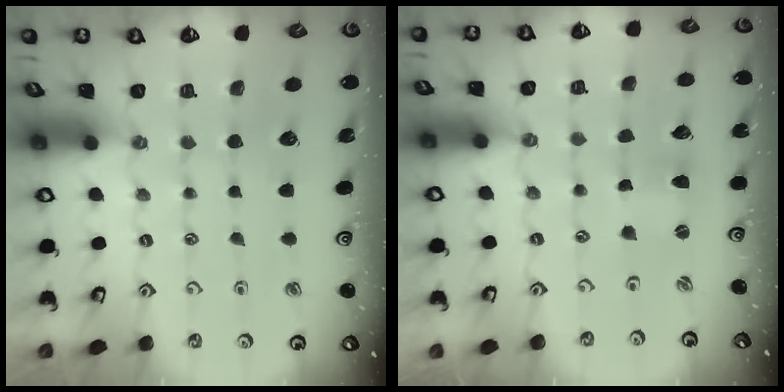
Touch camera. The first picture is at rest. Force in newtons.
{"total": 0.0}